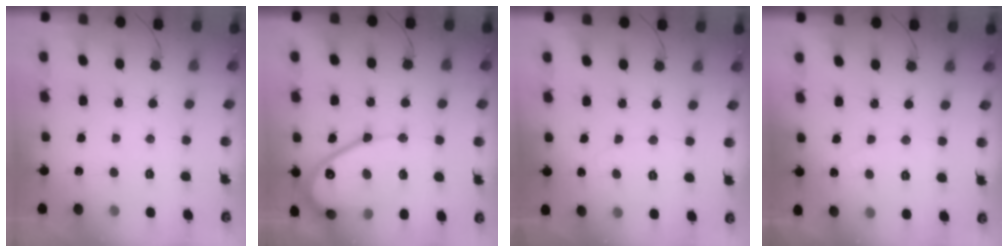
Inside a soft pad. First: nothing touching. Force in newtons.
{"total": 16.1, "press": 16.1, "slide": 1.5}
{"total": 3.0, "press": 3.0, "slide": 0.2}
{"total": 2.5, "press": 2.5, "slide": 0.1}